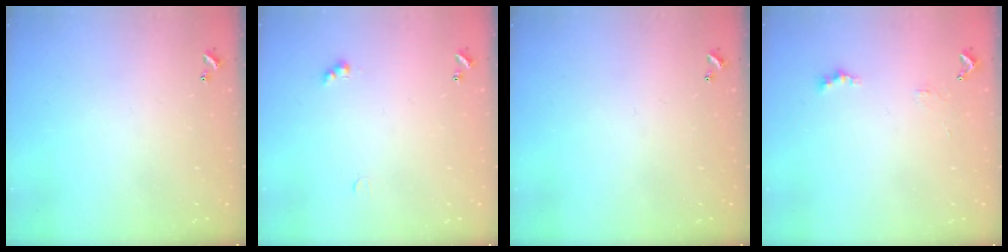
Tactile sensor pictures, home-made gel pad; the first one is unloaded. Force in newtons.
{"total": 1.8, "press": 1.8, "slide": 0.4}
{"total": 0.0}
{"total": 2.1, "press": 2.0, "slide": 0.5}